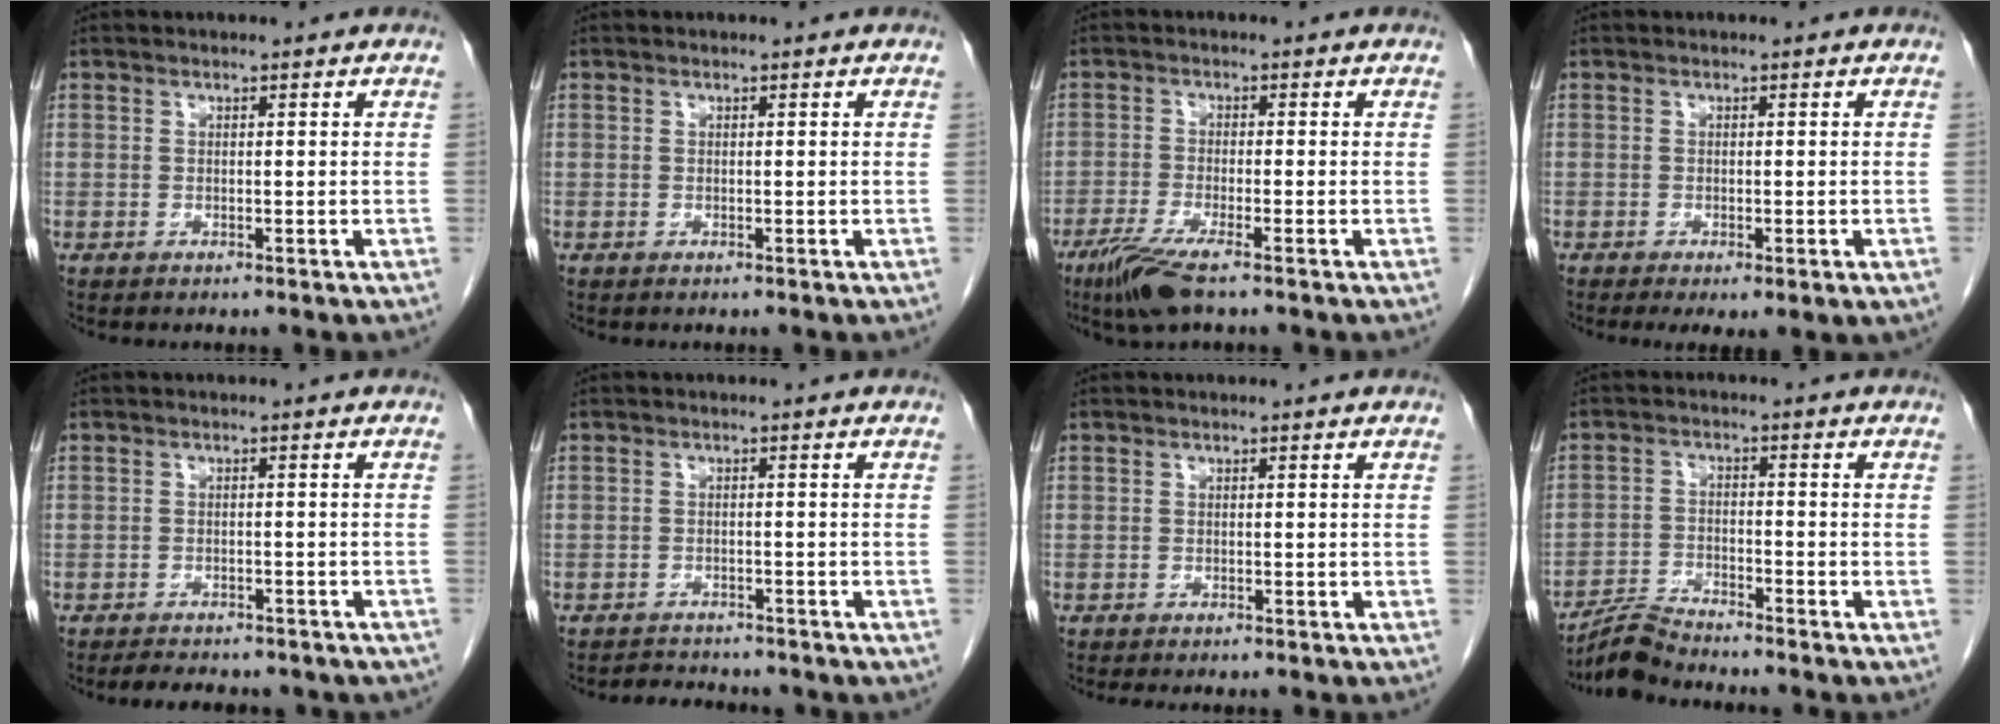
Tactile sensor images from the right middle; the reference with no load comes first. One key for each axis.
{"total": 0.0}
{"total": 6.0, "fx": -4.1, "fy": 0.3, "fz": 4.4, "tx": -0.090, "ty": -0.018, "tz": -0.077}
{"total": 5.3, "fx": -3.0, "fy": 1.6, "fz": 4.1, "tx": -0.052, "ty": -0.015, "tz": -0.044}
{"total": 10.6, "fx": -9.1, "fy": 3.5, "fz": 4.1, "tx": -0.065, "ty": 0.000, "tz": -0.098}
{"total": 5.6, "fx": -5.1, "fy": 1.8, "fz": 1.6, "tx": -0.031, "ty": -0.001, "tz": -0.063}
{"total": 1.9, "fx": -1.7, "fy": 0.3, "fz": 0.9, "tx": -0.015, "ty": -0.006, "tz": -0.019}
{"total": 4.8, "fx": -4.8, "fy": -0.5, "fz": 0.6, "tx": -0.016, "ty": -0.017, "tz": -0.089}